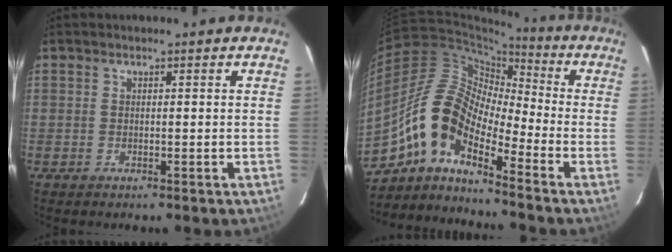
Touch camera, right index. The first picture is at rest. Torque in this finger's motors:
{"motor_torque": [1.52, -0.62, 0.82, 0.21]}